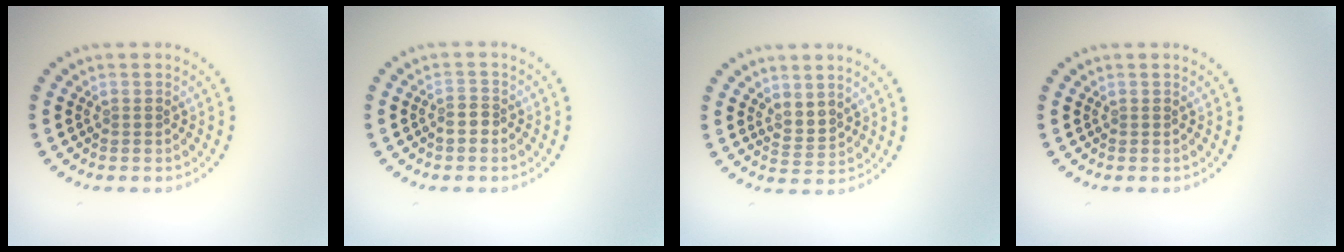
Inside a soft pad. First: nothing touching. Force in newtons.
{"total": 1.4, "press": 1.2, "slide": 0.8}
{"total": 1.7, "press": 1.4, "slide": 1.0}
{"total": 0.0}